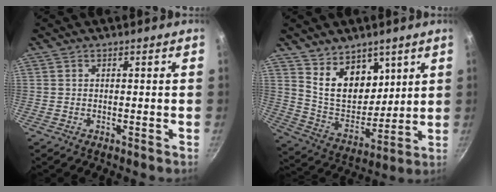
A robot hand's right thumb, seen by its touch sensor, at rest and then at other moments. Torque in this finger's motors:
{"motor_torque": [-0.99, 1.58, 0.79, 1.37, 0.31]}